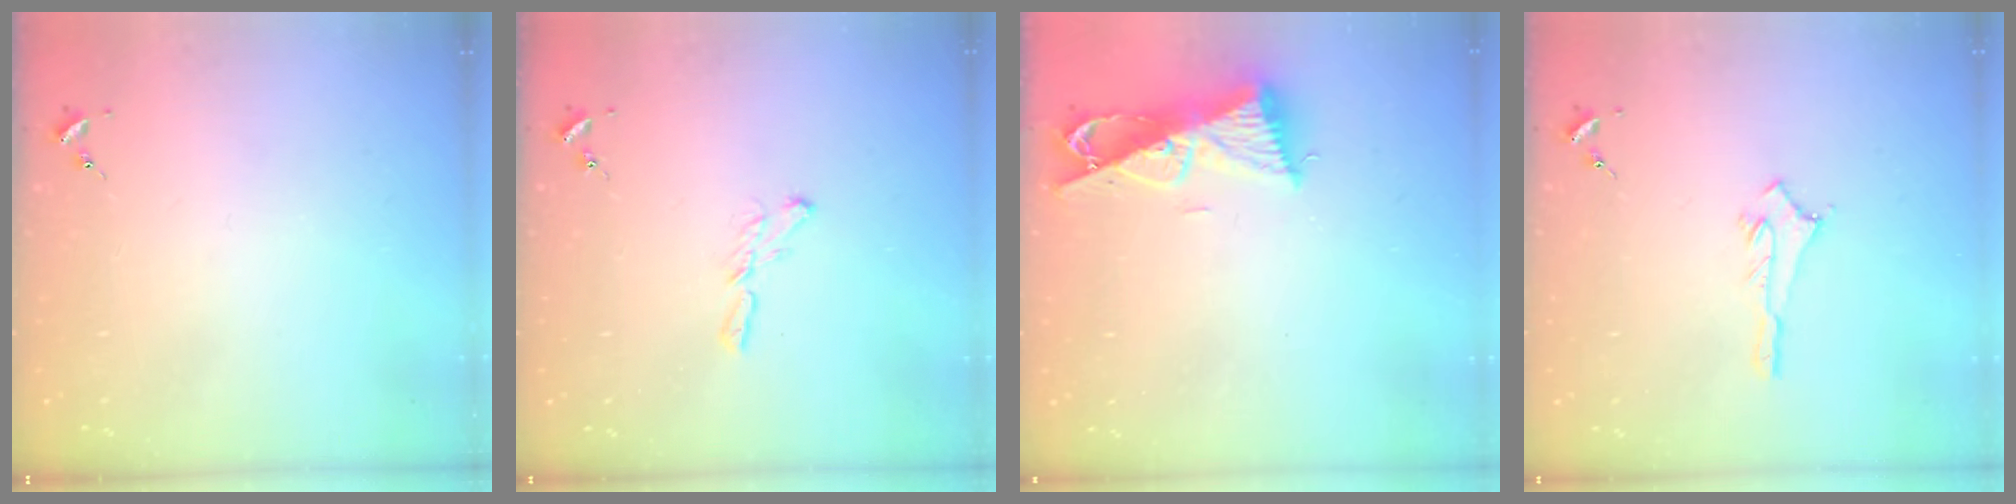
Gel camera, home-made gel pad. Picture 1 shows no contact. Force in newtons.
{"total": 5.3, "press": 5.3, "slide": 0.1}
{"total": 9.6, "press": 9.6, "slide": 0.5}
{"total": 2.8, "press": 2.8, "slide": 0.2}